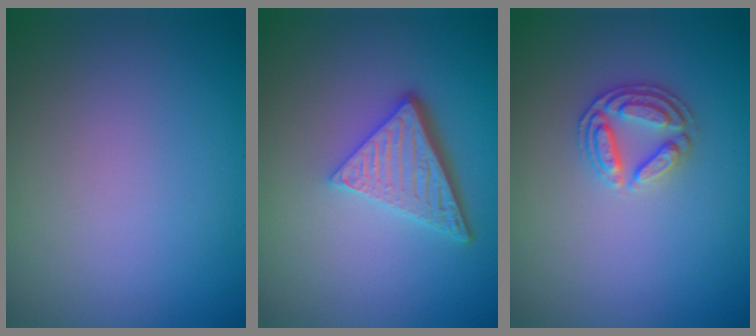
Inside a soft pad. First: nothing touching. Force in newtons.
{"total": 4.7, "press": 3.5, "slide": 3.2}
{"total": 2.7, "press": 2.6, "slide": 0.9}